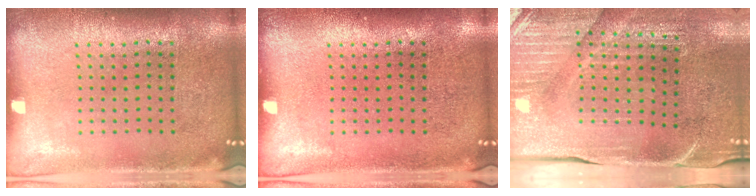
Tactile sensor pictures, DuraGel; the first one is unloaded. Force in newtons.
{"total": 0.0}
{"total": 3.9, "press": 3.6, "slide": 1.4}